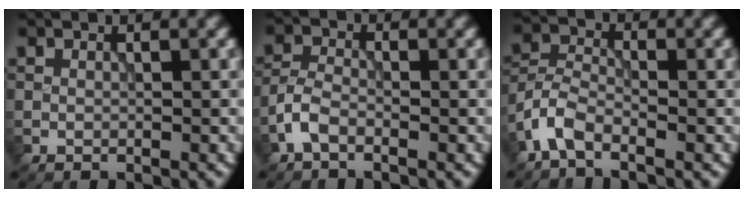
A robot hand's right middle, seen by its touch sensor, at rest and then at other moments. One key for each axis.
{"total": 2.1, "fx": -1.4, "fy": 0.9, "fz": 1.2, "tx": -0.027, "ty": 0.005, "tz": -0.037}
{"total": 3.2, "fx": -2.2, "fy": 1.3, "fz": 1.8, "tx": -0.039, "ty": 0.005, "tz": -0.060}